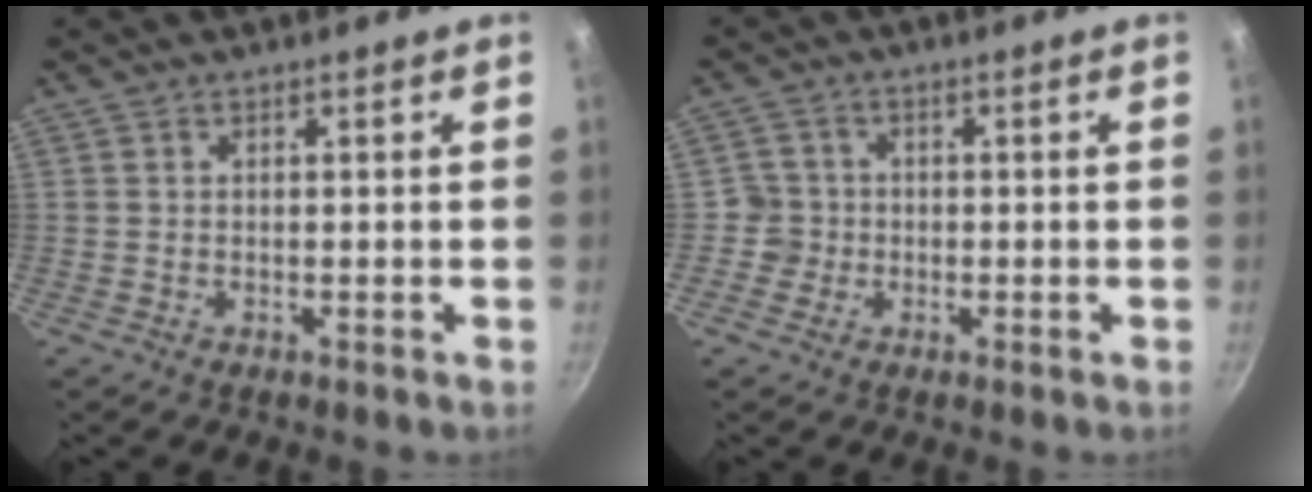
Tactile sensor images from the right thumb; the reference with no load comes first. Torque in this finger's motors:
{"motor_torque": [0.15, 0.07, -0.02, 0.19, 0.03]}